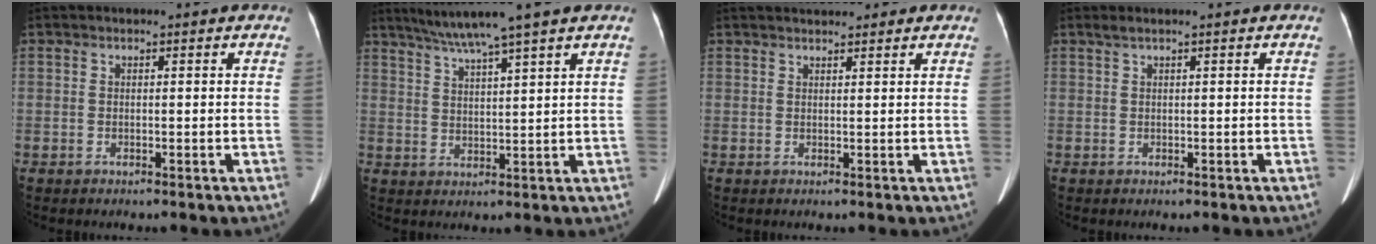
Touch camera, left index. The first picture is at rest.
{"total": 7.3, "force": [5.9, -1.5, 4.1], "torque": [-0.072, 0.011, 0.103]}
{"total": 4.5, "force": [4.0, 1.1, 1.6], "torque": [-0.019, 0.030, 0.051]}
{"total": 0.6, "force": [0.4, 0.0, 0.4], "torque": [-0.014, 0.012, 0.013]}